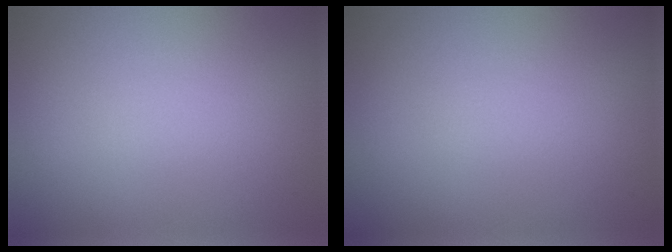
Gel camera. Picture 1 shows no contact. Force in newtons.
{"total": 0.0}